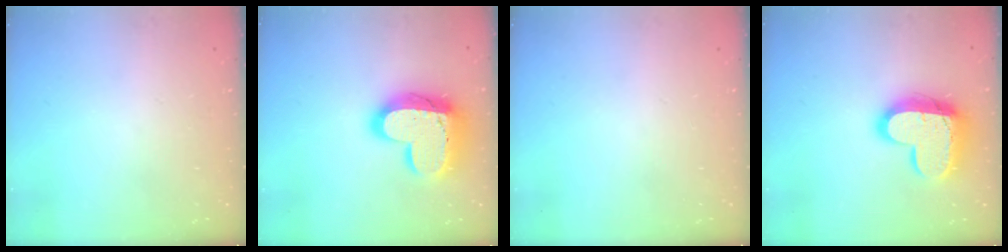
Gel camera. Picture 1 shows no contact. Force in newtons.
{"total": 19.8, "press": 19.7, "slide": 1.5}
{"total": 0.0}
{"total": 16.4, "press": 16.3, "slide": 1.5}